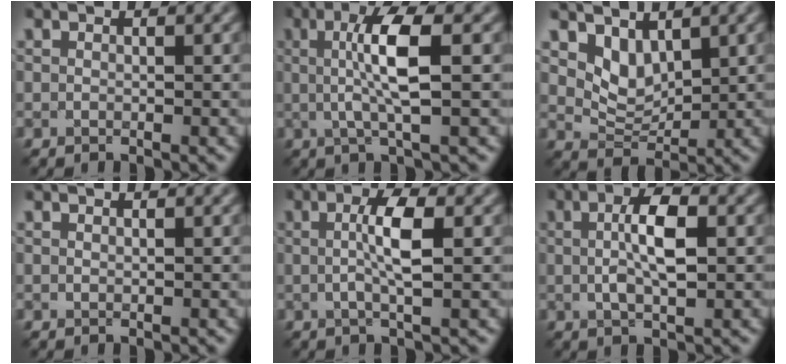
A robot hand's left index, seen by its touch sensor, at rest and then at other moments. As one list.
[{"total": 5.3, "force": [0.6, 0.9, 5.2], "torque": [-0.101, 0.003, 0.012]}, {"total": 3.2, "force": [2.1, 1.9, 1.6], "torque": [-0.038, -0.013, 0.037]}, {"total": 0.0}, {"total": 3.6, "force": [0.3, 0.6, 3.5], "torque": [-0.067, 0.005, 0.002]}, {"total": 4.4, "force": [0.5, 1.3, 4.1], "torque": [-0.081, 0.005, 0.005]}]